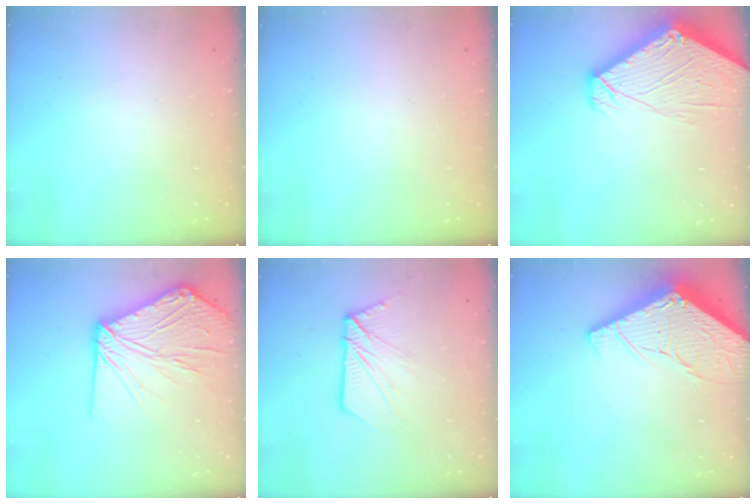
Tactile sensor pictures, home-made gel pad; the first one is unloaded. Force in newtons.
{"total": 0.0}
{"total": 9.8, "press": 9.7, "slide": 0.9}
{"total": 15.2, "press": 15.1, "slide": 1.4}
{"total": 11.5, "press": 11.5, "slide": 1.3}
{"total": 13.3, "press": 13.2, "slide": 1.5}